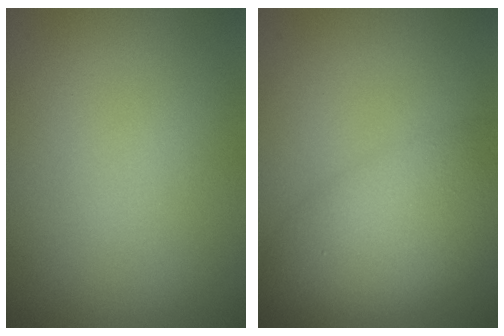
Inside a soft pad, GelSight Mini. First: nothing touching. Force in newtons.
{"total": 6.2, "press": 6.2, "slide": 0.4}